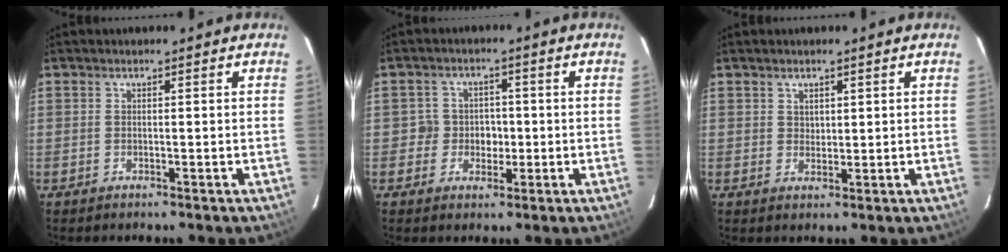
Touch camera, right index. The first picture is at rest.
{"total": 3.9, "force": [-0.8, 3.8, 0.4], "torque": [0.003, 0.019, -0.015]}
{"total": 1.8, "force": [1.2, 1.3, 0.5], "torque": [-0.001, 0.003, 0.022]}